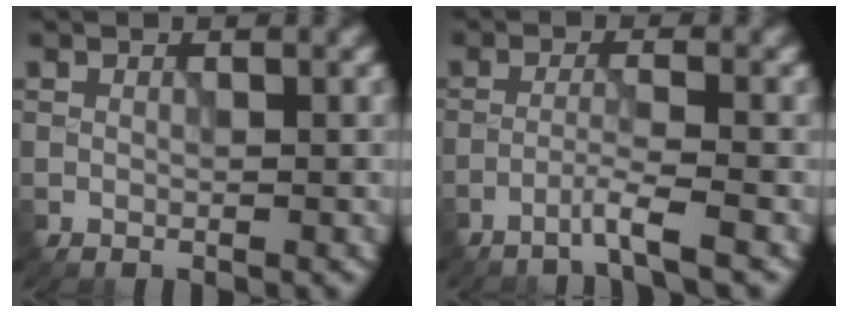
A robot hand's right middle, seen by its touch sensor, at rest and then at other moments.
{"total": 2.4, "force": [-1.6, -0.2, 1.9], "torque": [-0.026, 0.006, -0.044]}